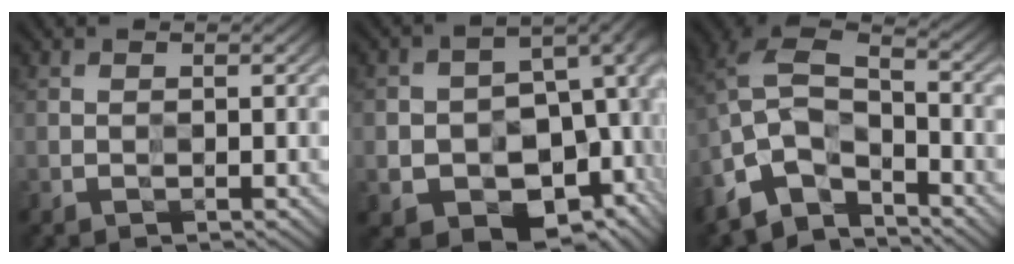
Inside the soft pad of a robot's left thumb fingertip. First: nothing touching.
{"total": 15.6, "force": [-3.6, 11.1, 10.3], "torque": [-0.176, -0.058, -0.017]}
{"total": 11.6, "force": [-7.2, 5.5, 7.2], "torque": [-0.150, -0.006, -0.150]}